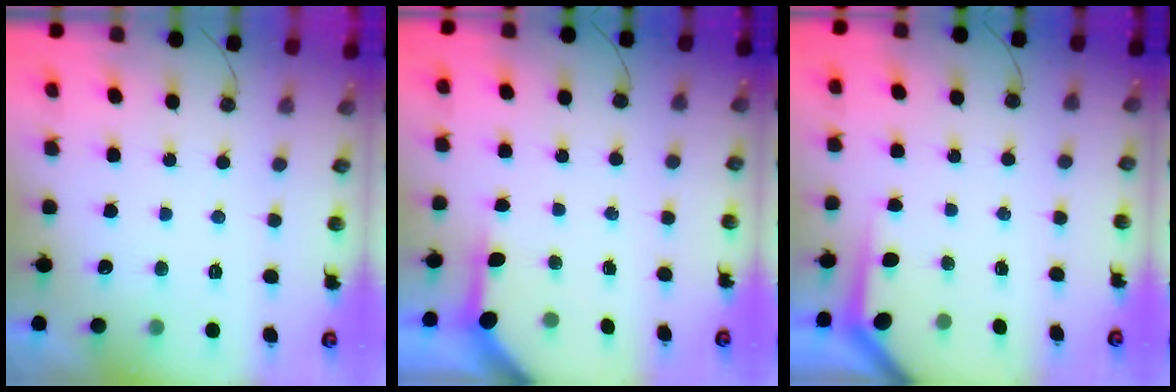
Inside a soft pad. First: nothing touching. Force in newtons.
{"total": 3.4, "press": 3.4, "slide": 0.4}
{"total": 3.2, "press": 3.2, "slide": 0.4}